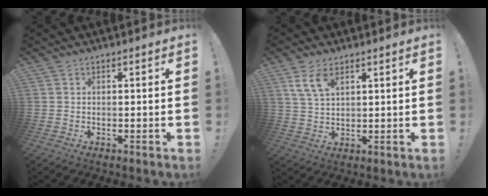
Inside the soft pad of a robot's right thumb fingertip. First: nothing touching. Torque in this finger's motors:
{"motor_torque": [1.75, 1.75, 0.39, 0.08, 0.21]}